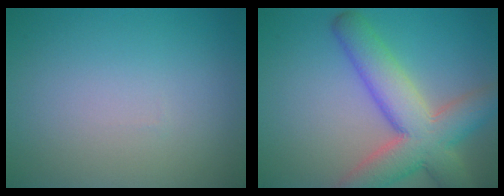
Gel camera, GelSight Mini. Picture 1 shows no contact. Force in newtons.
{"total": 8.5, "press": 8.5, "slide": 0.5}